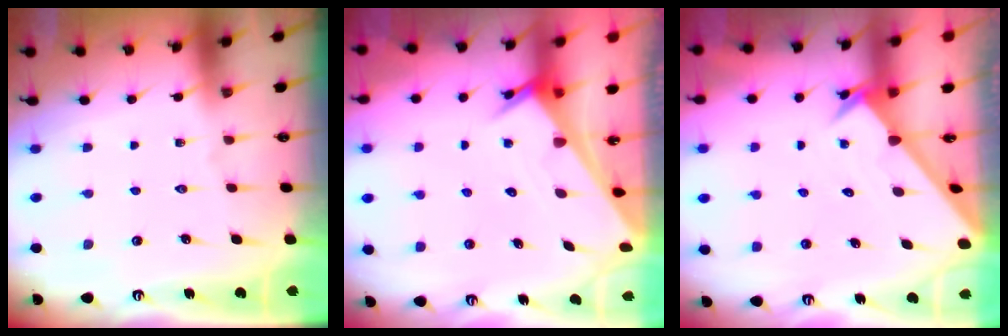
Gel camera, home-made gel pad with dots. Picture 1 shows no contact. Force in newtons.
{"total": 3.2, "press": 3.1, "slide": 0.3}
{"total": 2.2, "press": 2.2, "slide": 0.1}